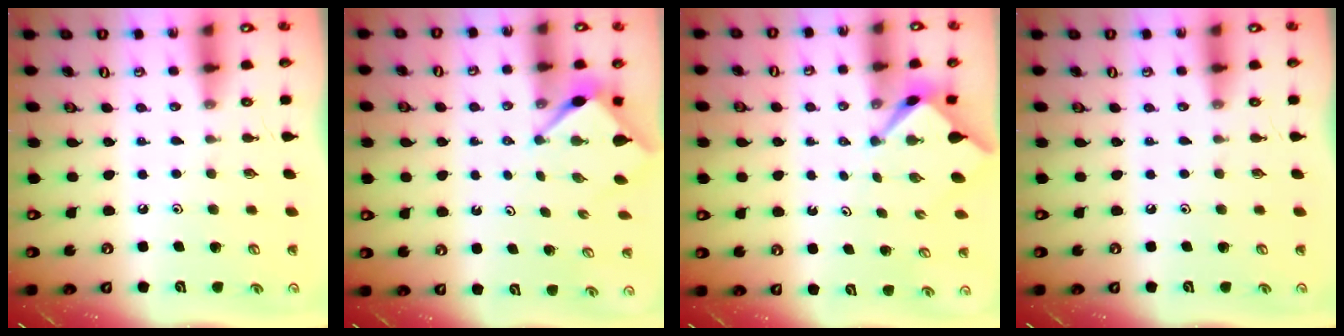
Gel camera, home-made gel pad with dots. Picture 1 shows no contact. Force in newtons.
{"total": 2.9, "press": 2.9, "slide": 0.3}
{"total": 2.3, "press": 2.3, "slide": 0.3}
{"total": 0.0}